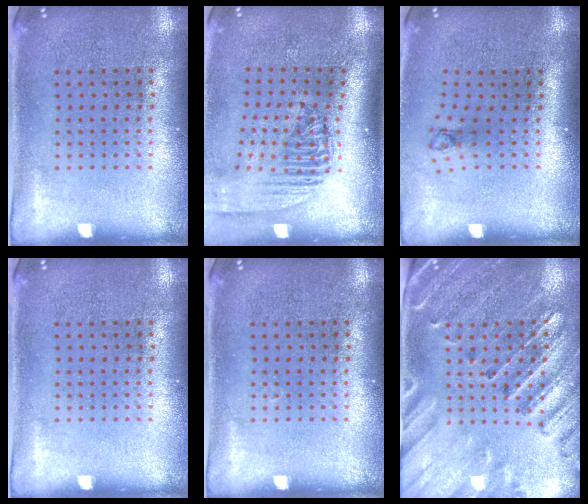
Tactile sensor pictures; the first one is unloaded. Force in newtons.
{"total": 2.3, "press": 1.8, "slide": 1.5}
{"total": 0.7, "press": 0.3, "slide": 0.6}
{"total": 0.0}
{"total": 0.0}
{"total": 2.9, "press": 2.7, "slide": 1.0}